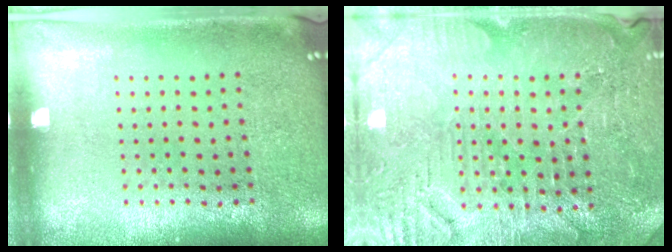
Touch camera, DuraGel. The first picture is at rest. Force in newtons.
{"total": 3.7, "press": 3.6, "slide": 0.6}